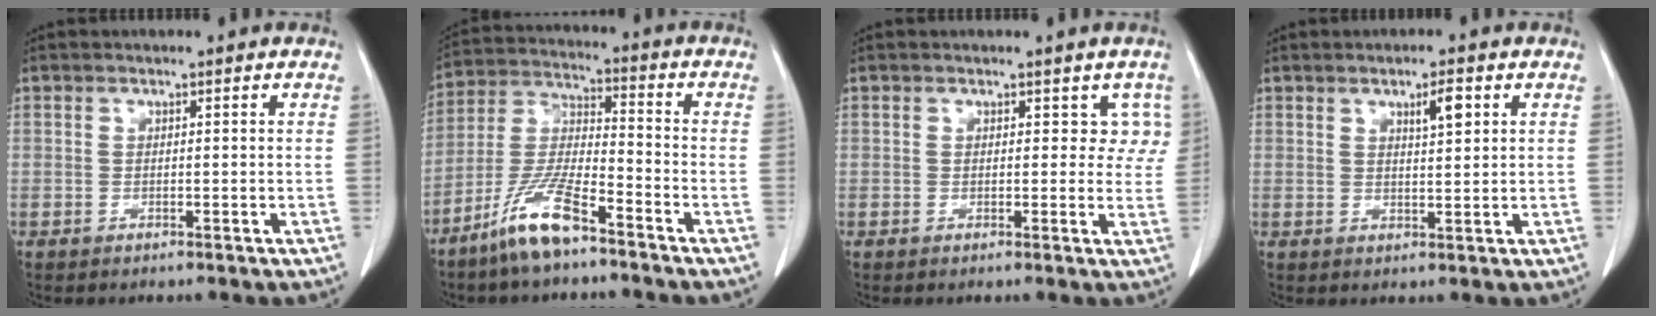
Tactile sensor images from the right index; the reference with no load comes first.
{"total": 10.8, "force": [-7.4, 1.6, 7.6], "torque": [-0.166, -0.017, -0.149]}
{"total": 3.2, "force": [1.3, 2.4, 1.7], "torque": [0.011, 0.006, 0.006]}
{"total": 3.3, "force": [1.6, 0.6, 2.9], "torque": [-0.048, -0.001, 0.026]}